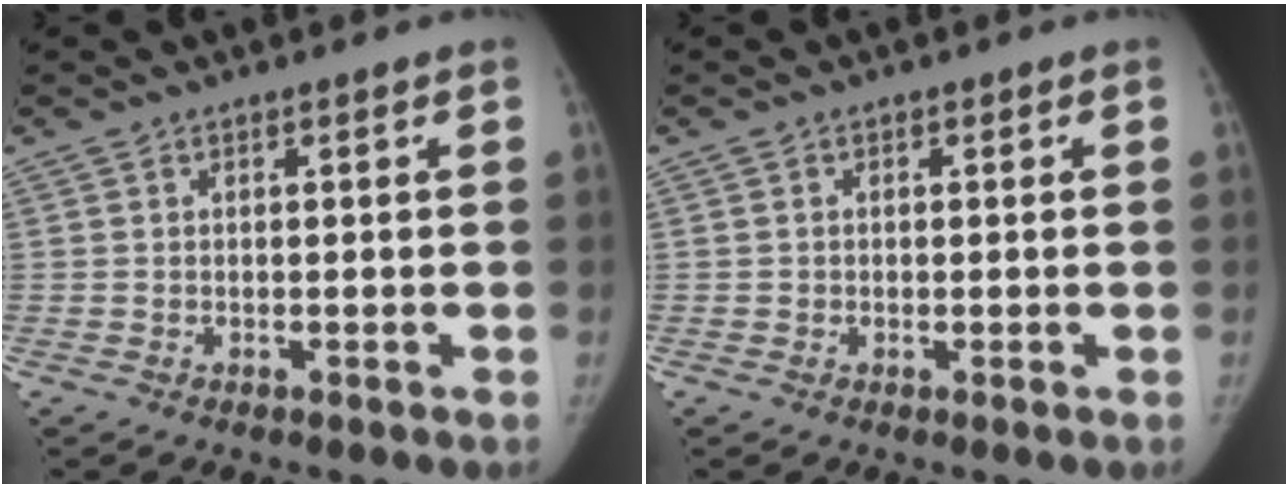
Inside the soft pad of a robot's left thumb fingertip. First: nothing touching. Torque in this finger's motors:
{"motor_torque": [-0.12, -0.11, 0.21, -0.19, 0.00]}